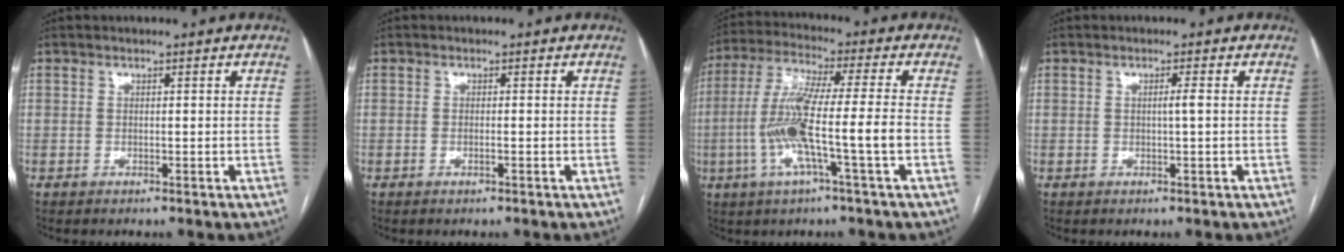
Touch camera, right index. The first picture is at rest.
{"total": 0.7, "force": [-0.3, 0.1, 0.7], "torque": [-0.015, -0.001, -0.004]}
{"total": 12.4, "force": [-3.1, -0.5, 12.0], "torque": [-0.238, 0.001, -0.064]}
{"total": 1.1, "force": [0.0, -0.2, 1.1], "torque": [-0.017, 0.002, -0.001]}